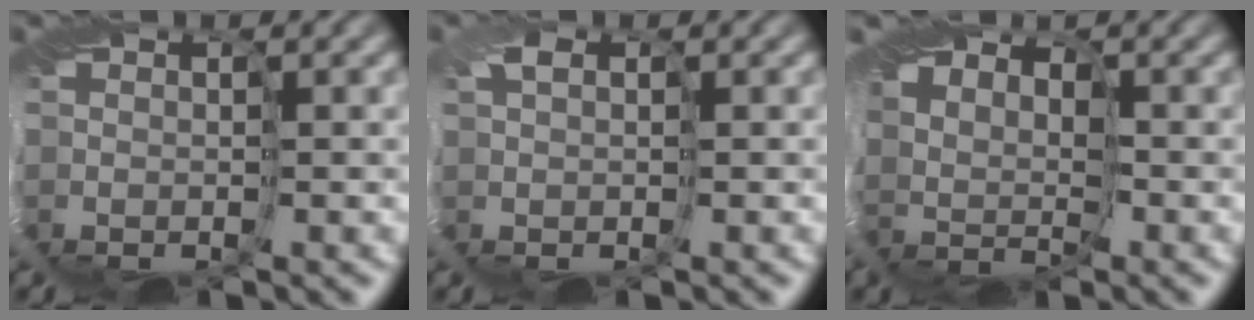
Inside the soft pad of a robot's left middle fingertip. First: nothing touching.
{"total": 0.8, "force": [0.3, 0.6, 0.5], "torque": [-0.023, 0.004, 0.003]}
{"total": 3.7, "force": [3.1, 1.9, 0.7], "torque": [-0.017, 0.000, 0.046]}